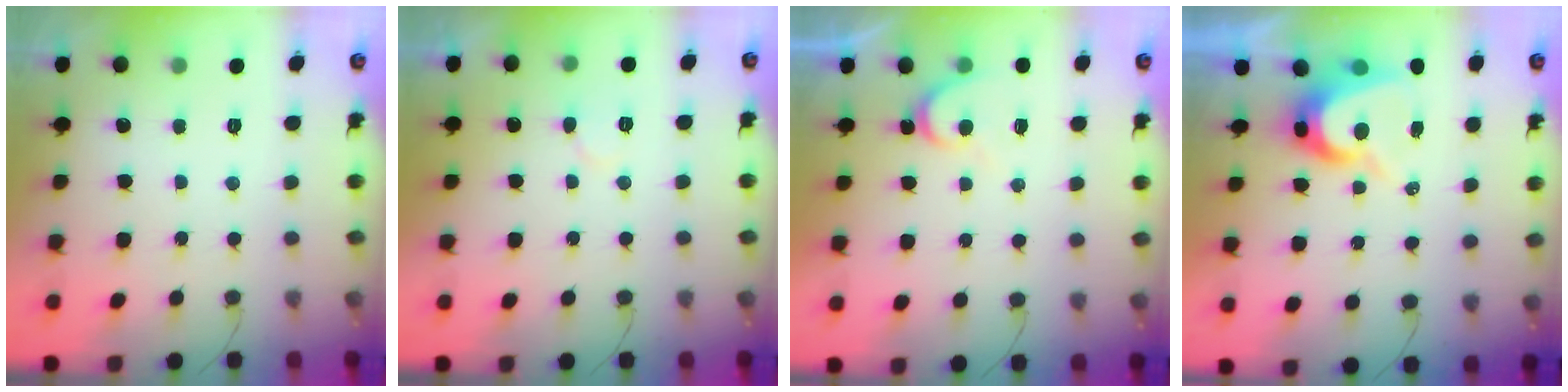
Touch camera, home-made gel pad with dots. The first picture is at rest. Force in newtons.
{"total": 6.5, "press": 6.5, "slide": 0.7}
{"total": 5.8, "press": 5.8, "slide": 0.4}
{"total": 8.5, "press": 8.5, "slide": 0.7}